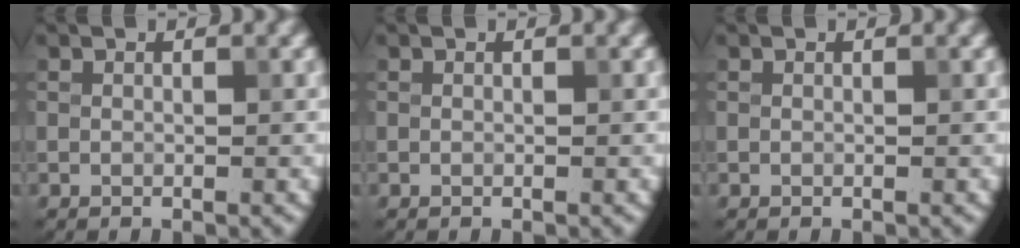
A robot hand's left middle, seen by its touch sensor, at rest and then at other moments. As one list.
[{"total": 0.0}, {"total": 0.0}]